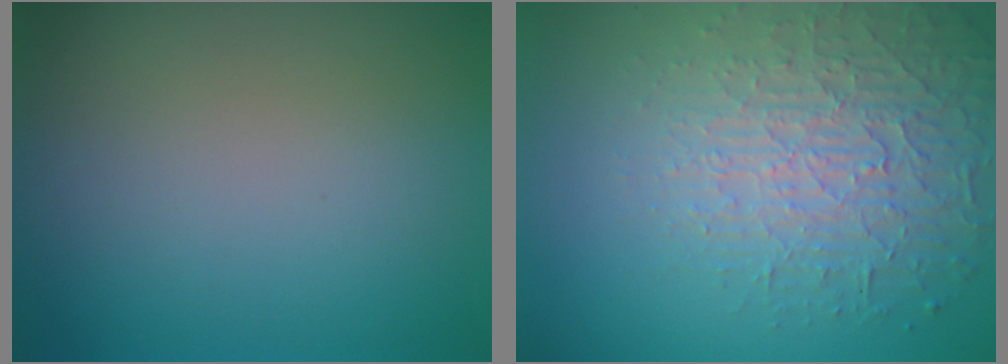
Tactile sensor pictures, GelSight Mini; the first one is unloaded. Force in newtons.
{"total": 5.1, "press": 4.3, "slide": 2.6}